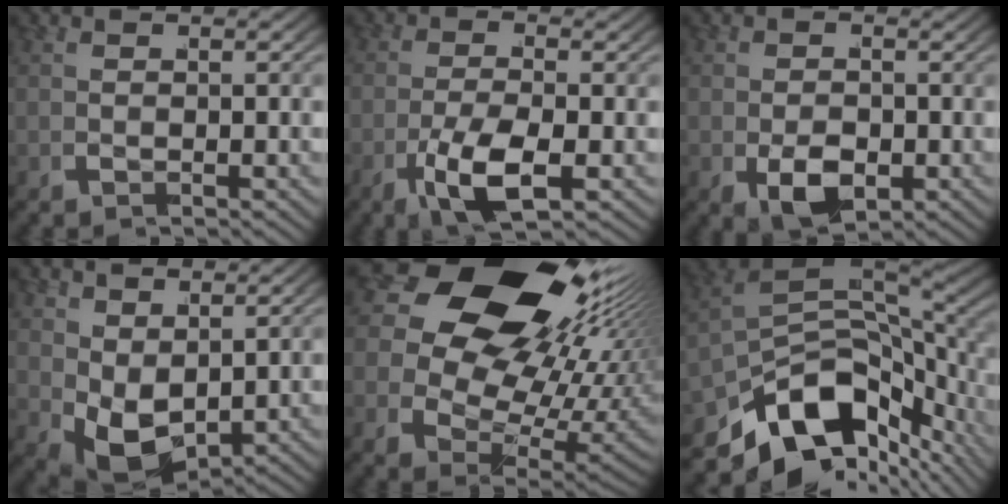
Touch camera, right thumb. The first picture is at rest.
{"total": 4.6, "force": [-2.2, 2.0, 3.5], "torque": [-0.089, -0.023, -0.039]}
{"total": 4.1, "force": [-1.5, 2.9, 2.5], "torque": [-0.056, -0.034, -0.019]}
{"total": 5.8, "force": [-1.1, 4.1, 3.9], "torque": [-0.095, -0.042, -0.003]}
{"total": 22.6, "force": [4.1, 14.6, 16.7], "torque": [-0.288, -0.030, 0.067]}
{"total": 13.3, "force": [-4.6, 7.9, 9.7], "torque": [-0.175, -0.042, -0.061]}